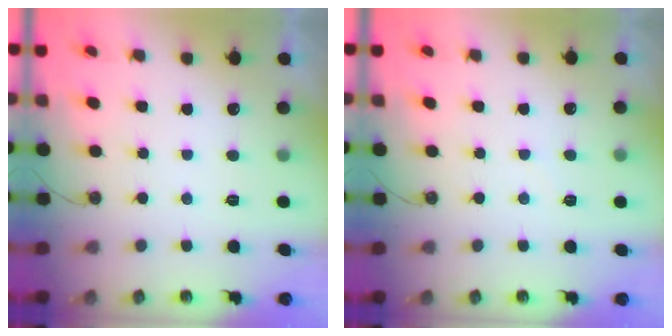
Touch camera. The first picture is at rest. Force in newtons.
{"total": 2.1, "press": 2.1, "slide": 0.3}